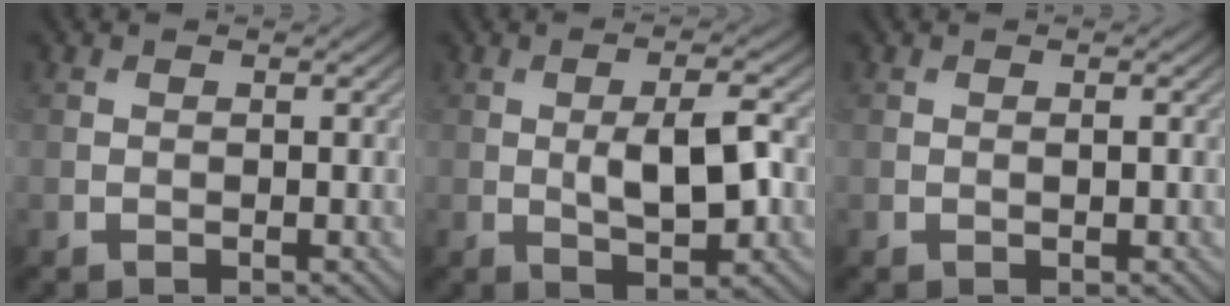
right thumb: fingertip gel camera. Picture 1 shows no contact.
{"total": 6.5, "force": [-0.2, 2.3, 6.0], "torque": [-0.103, 0.001, -0.002]}
{"total": 0.6, "force": [0.0, 0.1, 0.6], "torque": [-0.009, -0.002, 0.000]}